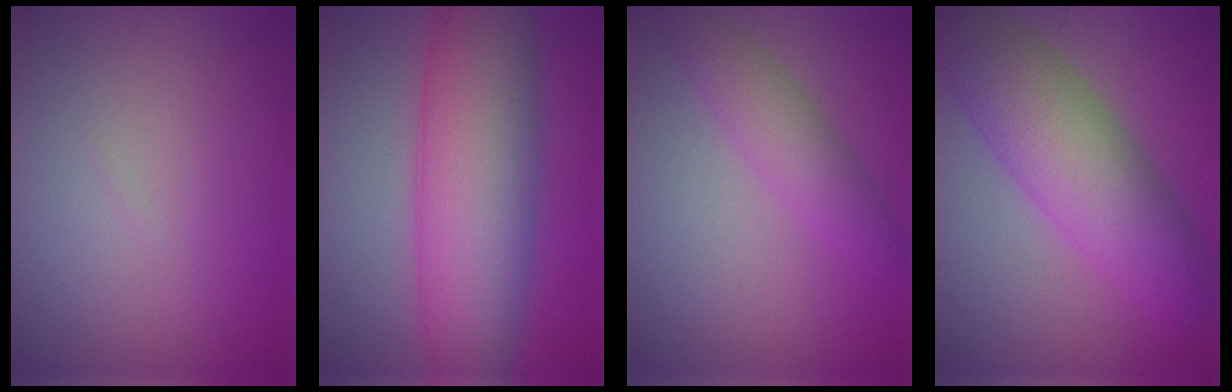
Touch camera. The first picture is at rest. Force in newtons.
{"total": 10.4, "press": 10.4, "slide": 0.4}
{"total": 2.4, "press": 2.4, "slide": 0.2}
{"total": 8.7, "press": 8.7, "slide": 0.2}